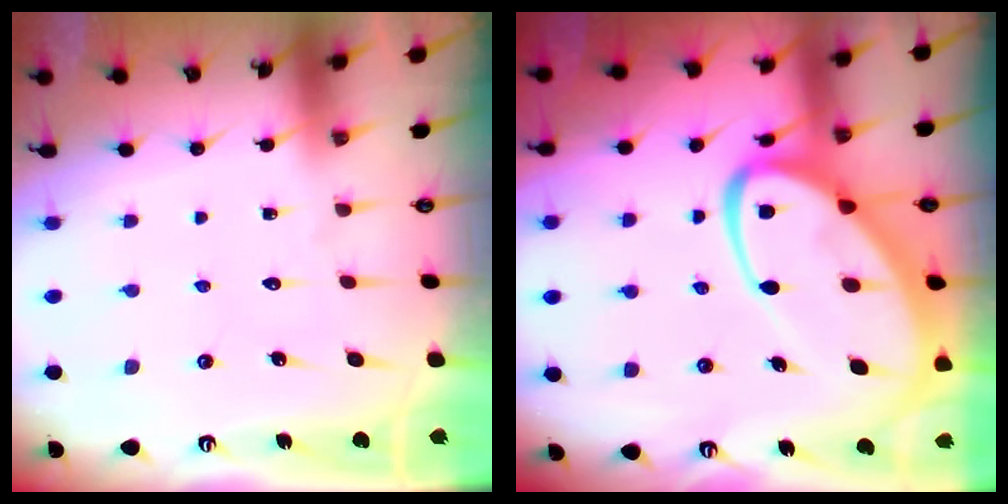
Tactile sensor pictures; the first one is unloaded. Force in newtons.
{"total": 15.4, "press": 15.4, "slide": 1.3}